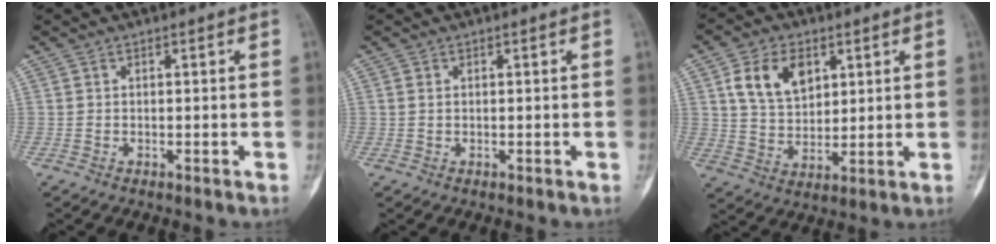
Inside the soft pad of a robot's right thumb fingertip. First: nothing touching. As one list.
[{"total": 0.8, "force": [0.2, 0.6, 0.5], "torque": [-0.013, 0.001, 0.005]}, {"total": 10.6, "force": [4.2, 7.0, 6.8], "torque": [-0.099, -0.014, 0.083]}]